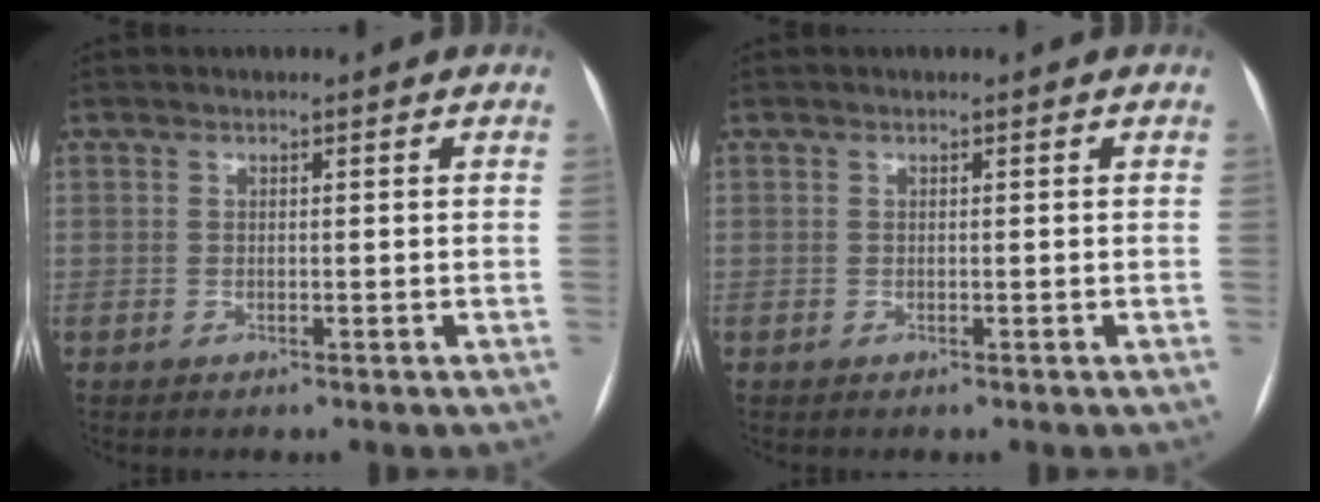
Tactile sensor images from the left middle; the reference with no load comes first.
{"total": 0.0}